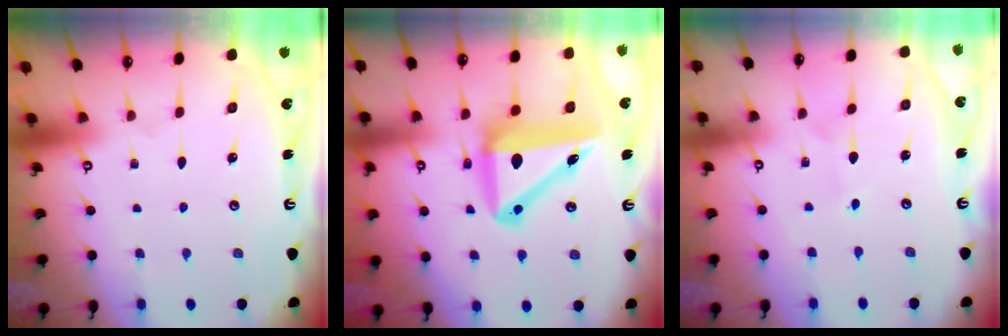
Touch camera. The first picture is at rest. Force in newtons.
{"total": 13.3, "press": 13.0, "slide": 2.8}
{"total": 2.7, "press": 2.7, "slide": 0.3}